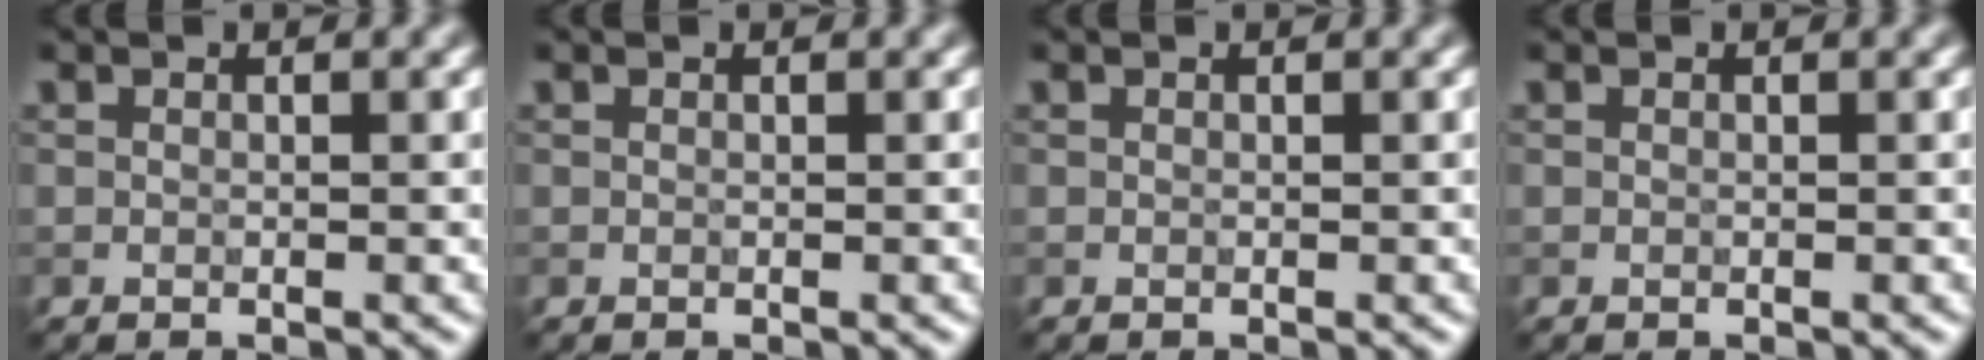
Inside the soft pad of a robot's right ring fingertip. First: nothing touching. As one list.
[{"total": 0.0}, {"total": 0.0}, {"total": 0.0}]